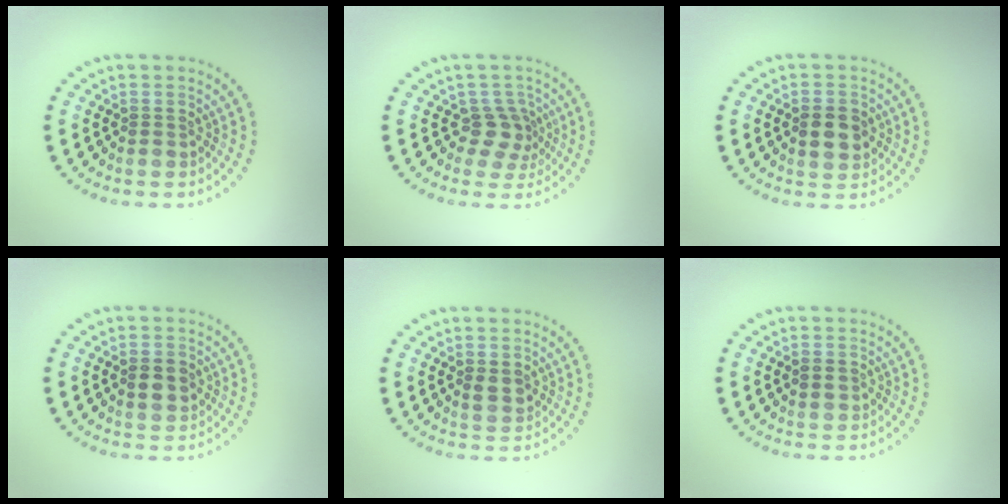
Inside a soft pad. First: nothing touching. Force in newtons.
{"total": 2.4, "press": 1.8, "slide": 1.6}
{"total": 2.9, "press": 2.9, "slide": 0.2}
{"total": 2.3, "press": 2.3, "slide": 0.1}
{"total": 1.4, "press": 1.4, "slide": 0.2}
{"total": 1.1, "press": 1.1, "slide": 0.2}